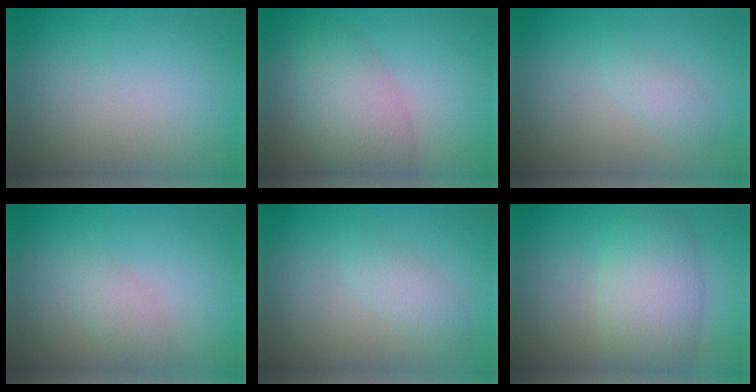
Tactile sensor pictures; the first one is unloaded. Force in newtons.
{"total": 4.9, "press": 4.9, "slide": 0.2}
{"total": 1.3, "press": 1.3, "slide": 0.1}
{"total": 1.6, "press": 1.6, "slide": 0.0}
{"total": 1.8, "press": 1.8, "slide": 0.1}
{"total": 5.9, "press": 5.9, "slide": 0.3}